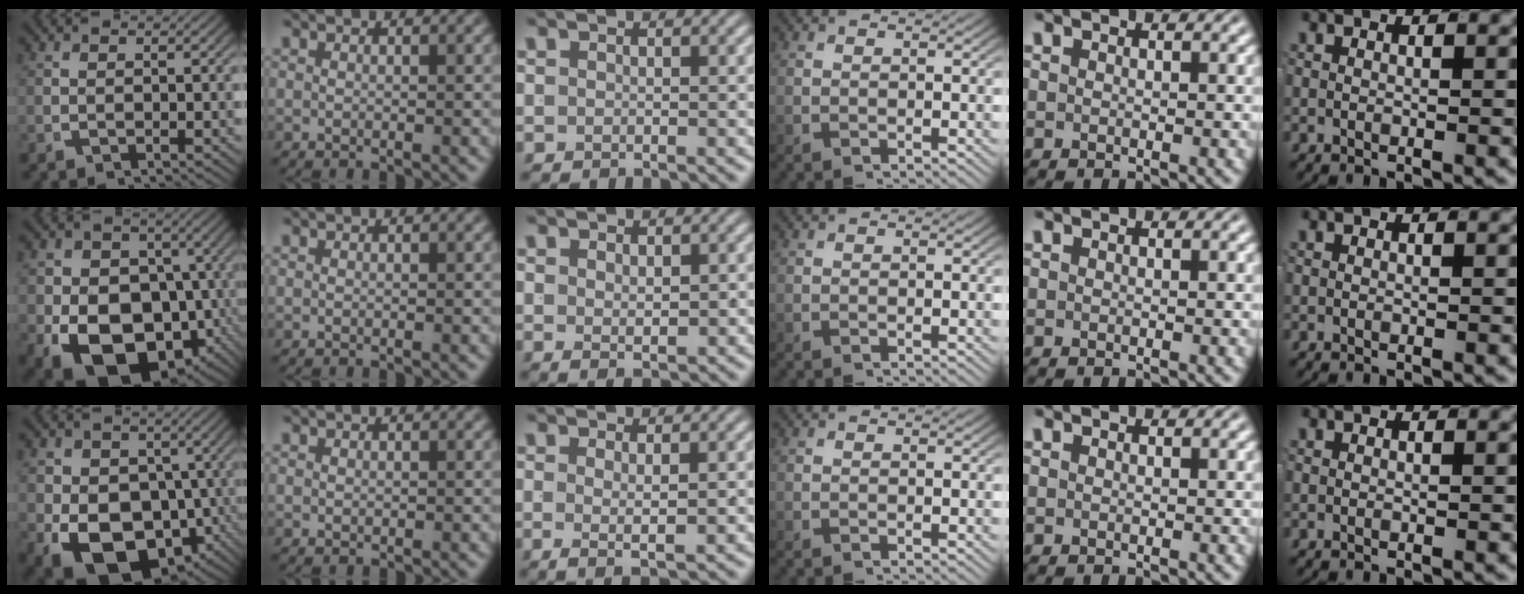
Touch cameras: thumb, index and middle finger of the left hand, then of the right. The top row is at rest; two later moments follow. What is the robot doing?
{"motion": "lift_and_place", "object": "shorts"}